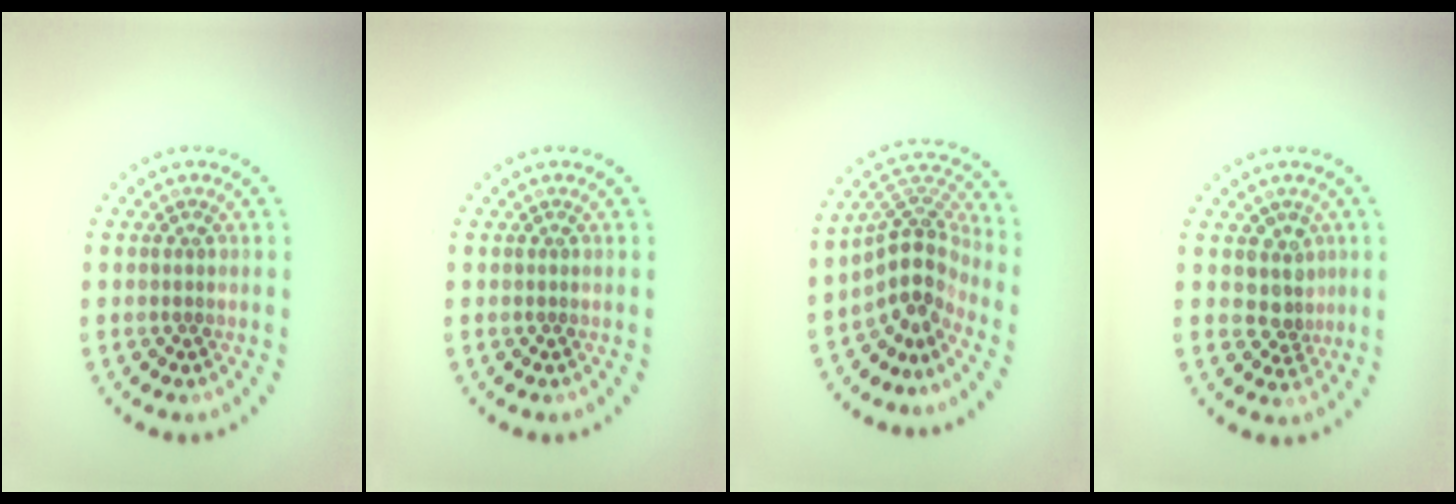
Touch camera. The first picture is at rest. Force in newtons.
{"total": 0.0}
{"total": 4.4, "press": 3.1, "slide": 3.2}
{"total": 2.5, "press": 2.0, "slide": 1.5}